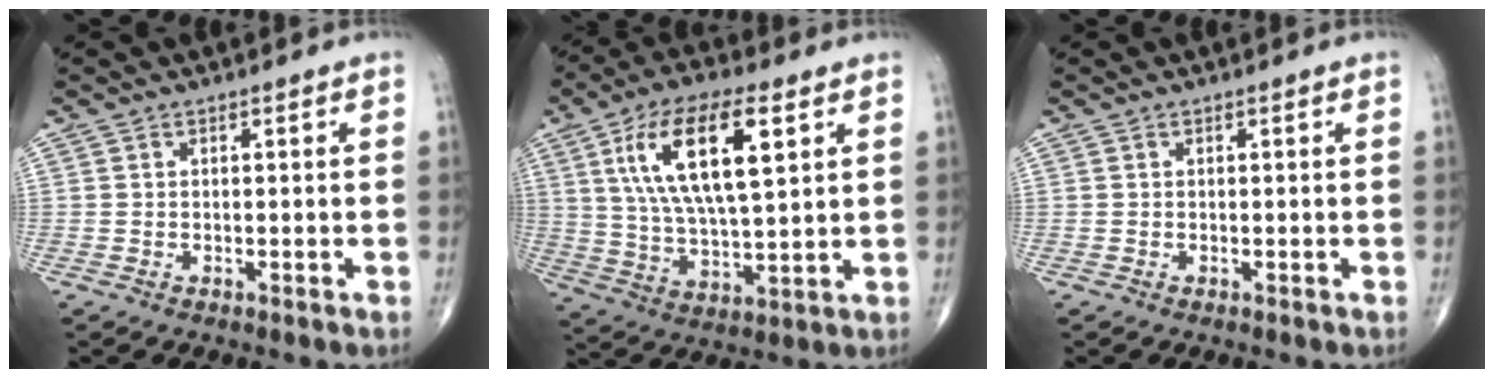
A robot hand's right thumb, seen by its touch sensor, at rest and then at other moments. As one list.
[{"total": 17.8, "force": [6.2, 6.5, 15.3], "torque": [-0.277, -0.010, 0.113]}, {"total": 0.0}]